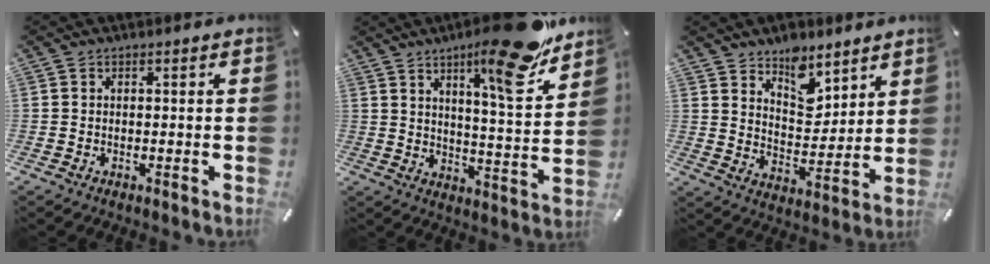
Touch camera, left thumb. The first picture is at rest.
{"total": 17.8, "force": [12.7, 4.3, 11.8], "torque": [-0.167, -0.090, 0.199]}
{"total": 9.9, "force": [7.7, 5.7, 2.4], "torque": [-0.021, -0.068, 0.139]}